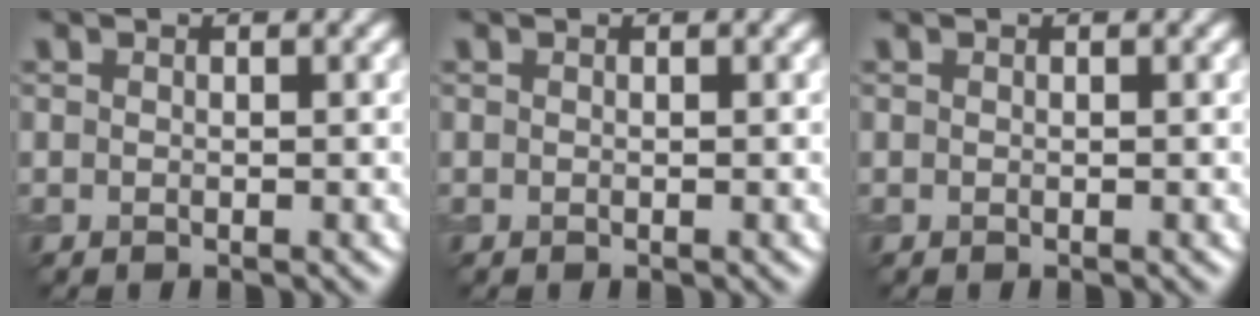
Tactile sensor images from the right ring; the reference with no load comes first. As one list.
[{"total": 0.0}, {"total": 0.0}]